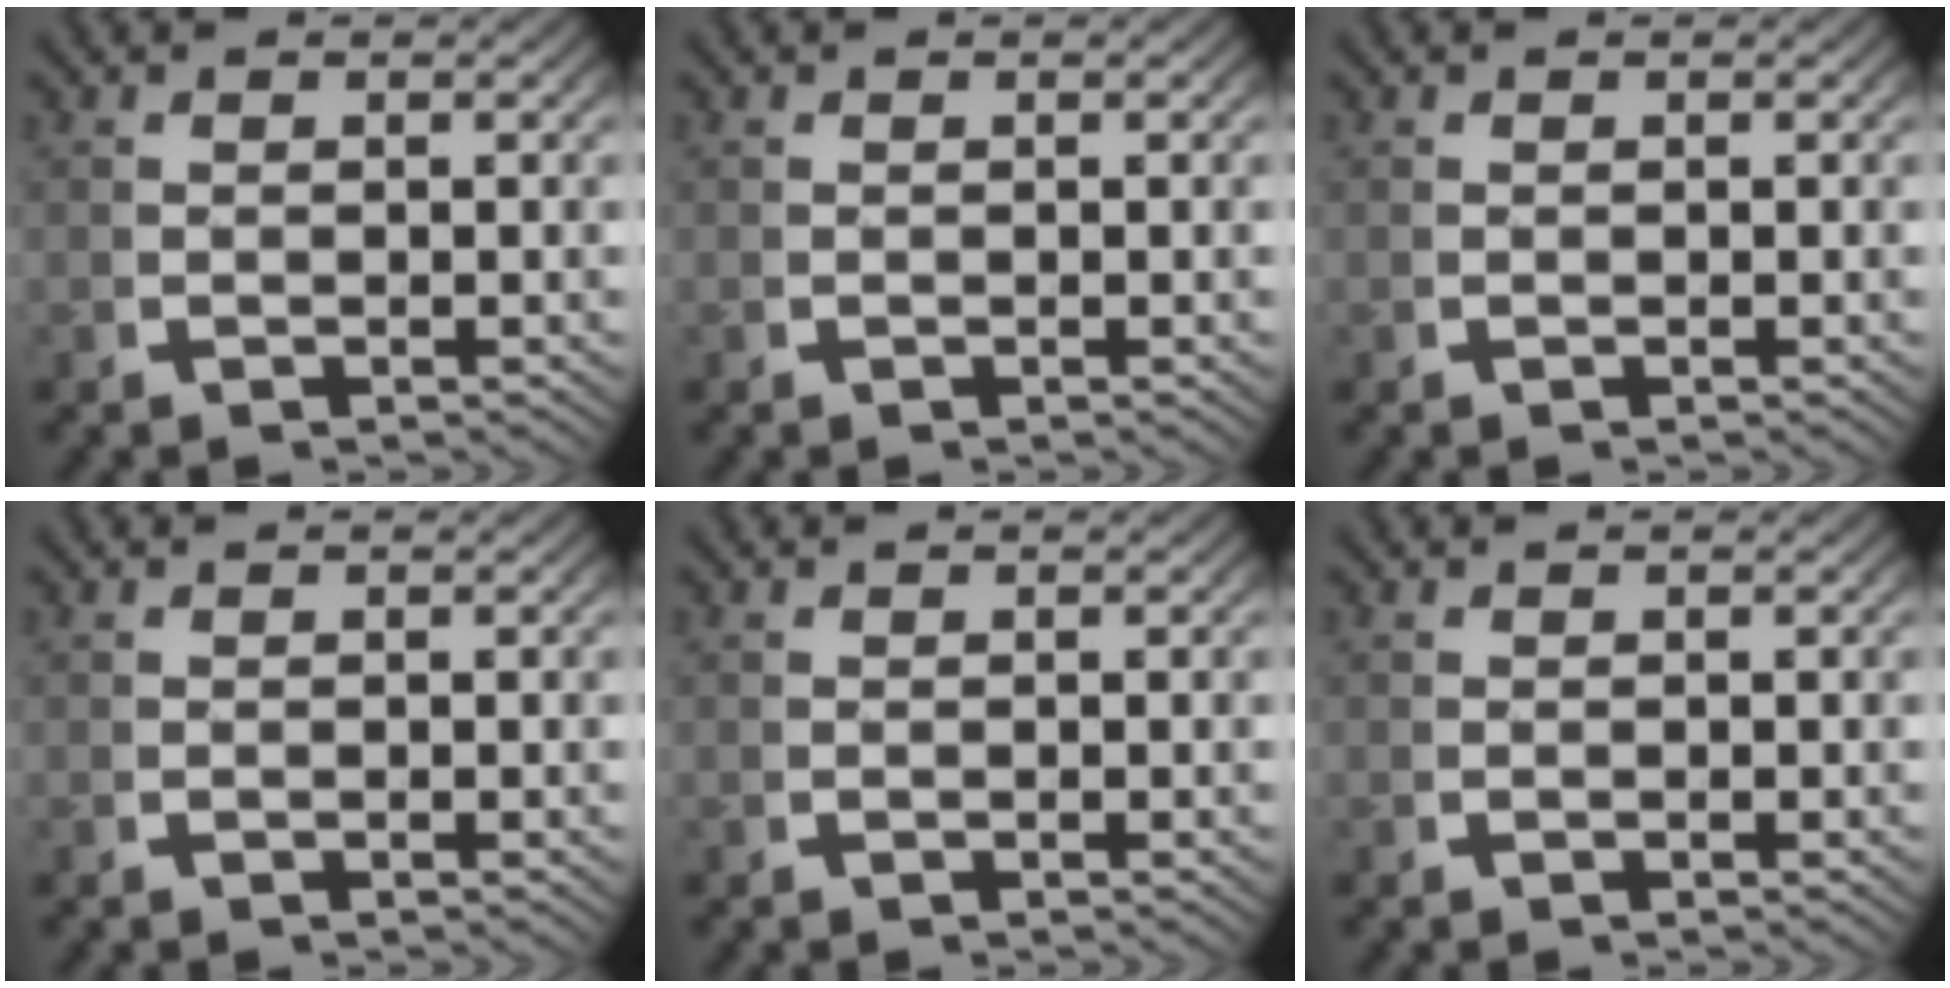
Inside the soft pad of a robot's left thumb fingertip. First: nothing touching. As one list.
[{"total": 0.0}, {"total": 0.0}, {"total": 0.0}, {"total": 0.0}, {"total": 0.0}]